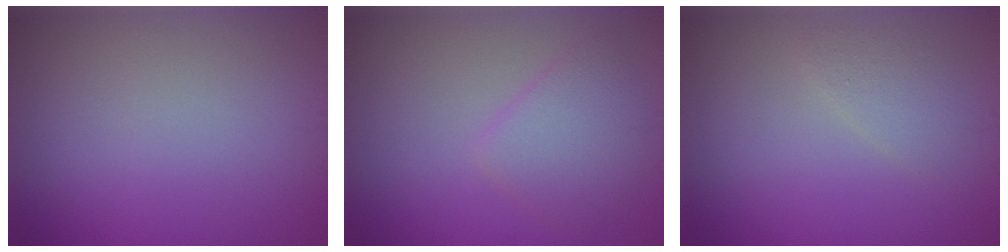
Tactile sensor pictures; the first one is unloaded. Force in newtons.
{"total": 3.0, "press": 3.0, "slide": 0.2}
{"total": 1.5, "press": 1.5, "slide": 0.1}